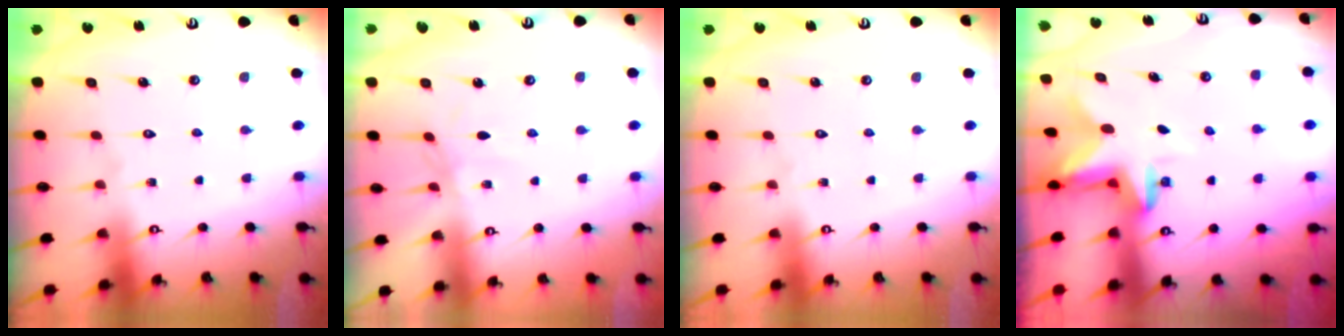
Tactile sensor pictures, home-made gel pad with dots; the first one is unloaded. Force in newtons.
{"total": 1.4, "press": 1.3, "slide": 0.4}
{"total": 0.0}
{"total": 2.7, "press": 2.7, "slide": 0.5}